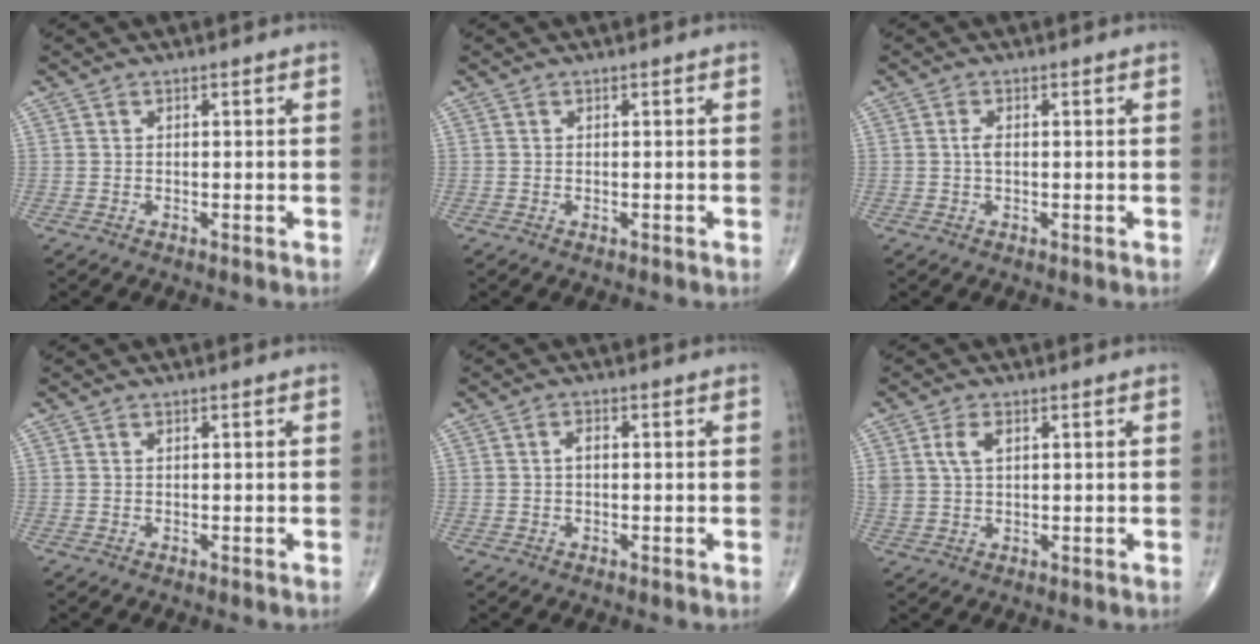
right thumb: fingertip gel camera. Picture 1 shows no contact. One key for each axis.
{"total": 0.0}
{"total": 1.5, "fx": 0.0, "fy": 0.7, "fz": 1.3, "tx": -0.025, "ty": 0.001, "tz": -0.001}
{"total": 0.0}
{"total": 1.6, "fx": 0.0, "fy": 0.9, "fz": 1.3, "tx": -0.019, "ty": 0.006, "tz": -0.004}
{"total": 4.2, "fx": 1.5, "fy": 2.4, "fz": 3.0, "tx": -0.065, "ty": 0.002, "tz": 0.032}